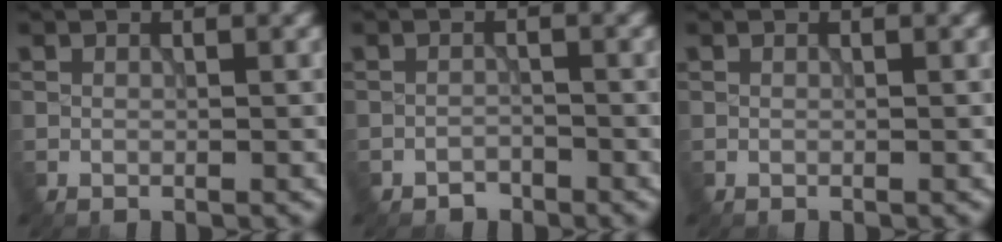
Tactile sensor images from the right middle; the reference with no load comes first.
{"total": 1.1, "force": [-1.0, 0.5, 0.0], "torque": [0.005, 0.003, -0.018]}
{"total": 0.0}